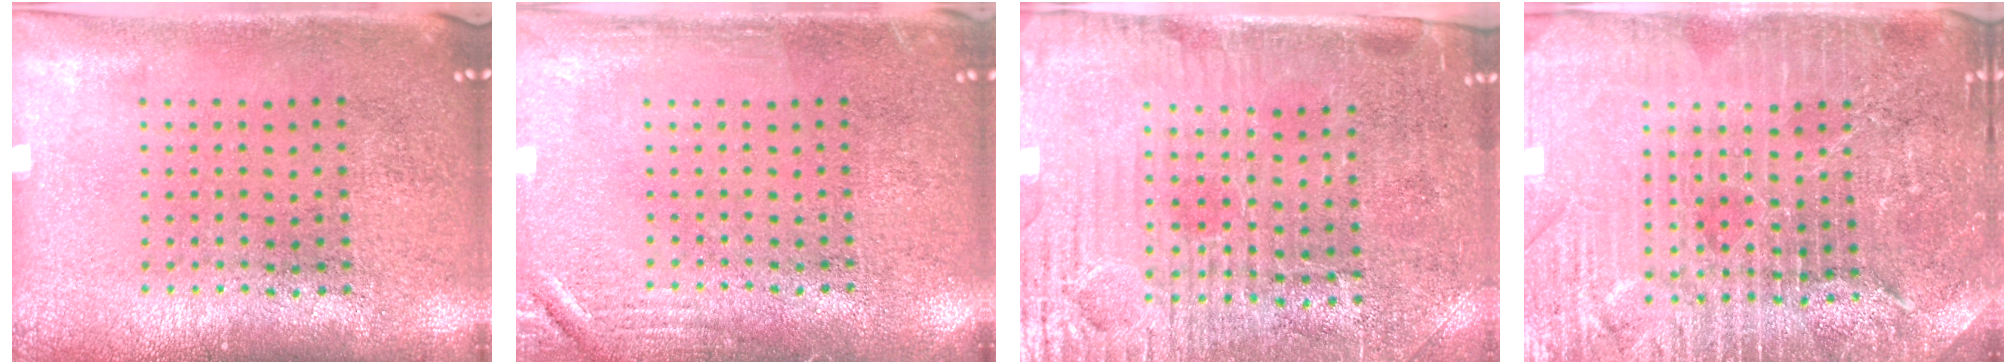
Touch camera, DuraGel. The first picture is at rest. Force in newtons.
{"total": 2.3, "press": 2.2, "slide": 0.4}
{"total": 3.8, "press": 3.5, "slide": 1.4}
{"total": 4.5, "press": 4.2, "slide": 1.5}